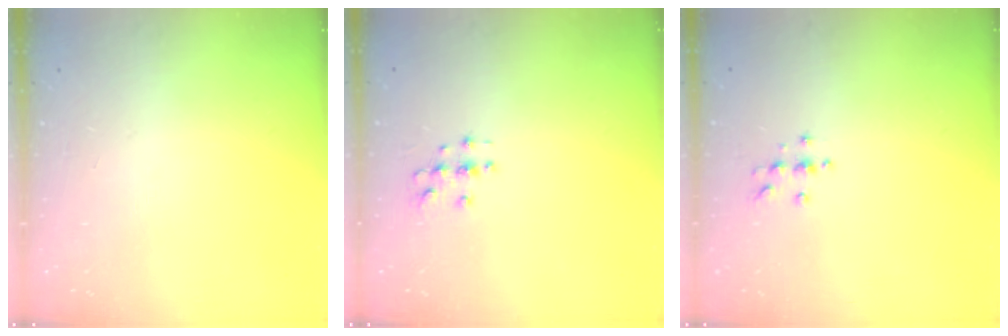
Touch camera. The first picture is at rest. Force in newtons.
{"total": 2.8, "press": 2.8, "slide": 0.3}
{"total": 4.0, "press": 4.0, "slide": 0.5}